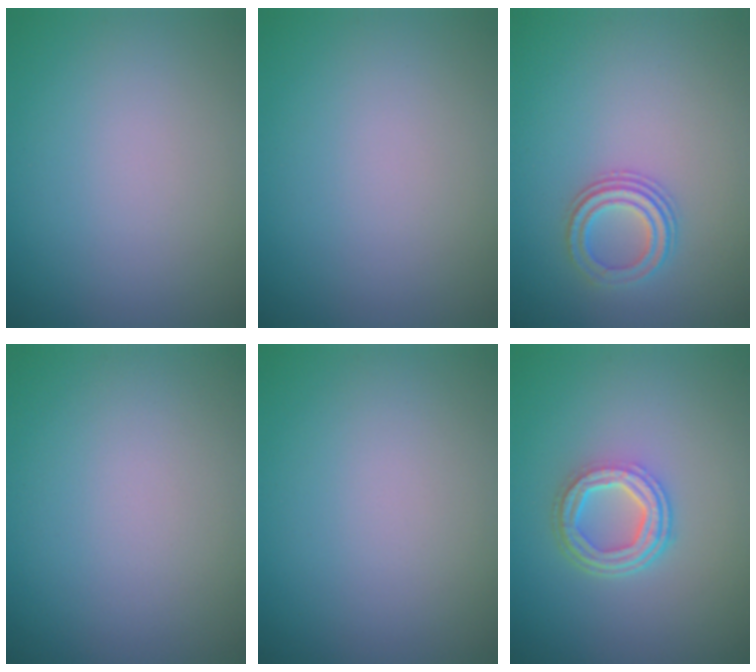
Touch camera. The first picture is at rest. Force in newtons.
{"total": 0.0}
{"total": 2.6, "press": 2.3, "slide": 1.2}
{"total": 0.0}
{"total": 0.0}
{"total": 4.3, "press": 3.1, "slide": 2.9}